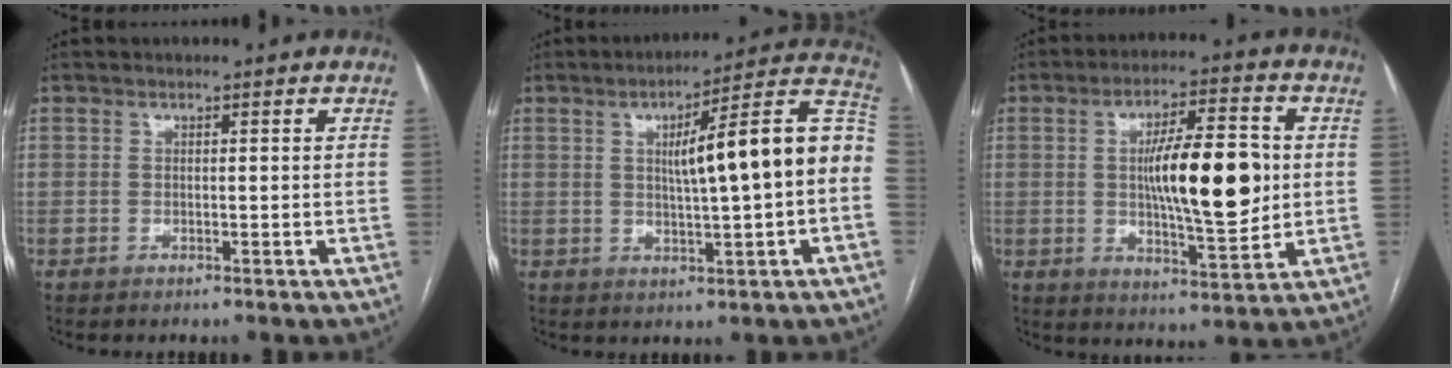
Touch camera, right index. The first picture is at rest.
{"total": 15.6, "force": [0.7, 1.1, 15.5], "torque": [-0.214, 0.038, 0.010]}
{"total": 14.4, "force": [0.9, 3.4, 14.0], "torque": [-0.228, 0.006, 0.016]}